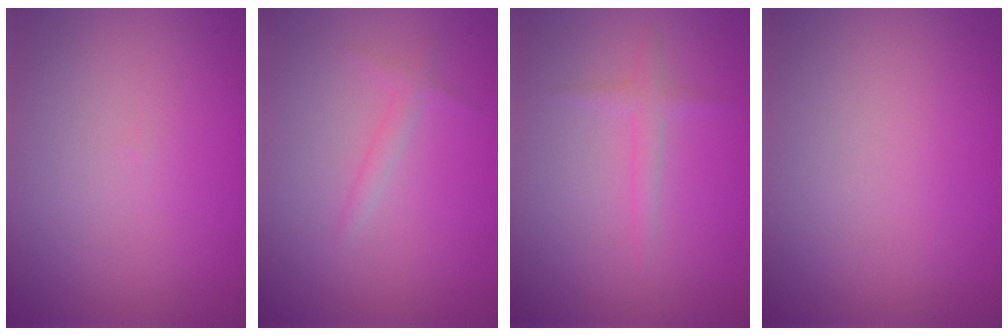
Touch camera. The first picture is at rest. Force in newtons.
{"total": 1.1, "press": 1.1, "slide": 0.1}
{"total": 1.3, "press": 1.2, "slide": 0.0}
{"total": 0.0}